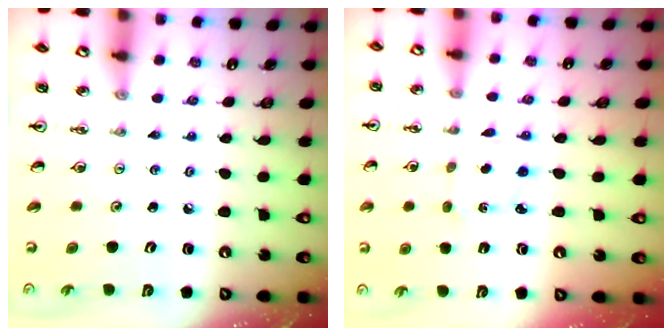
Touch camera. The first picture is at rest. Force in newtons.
{"total": 1.7, "press": 1.5, "slide": 0.7}